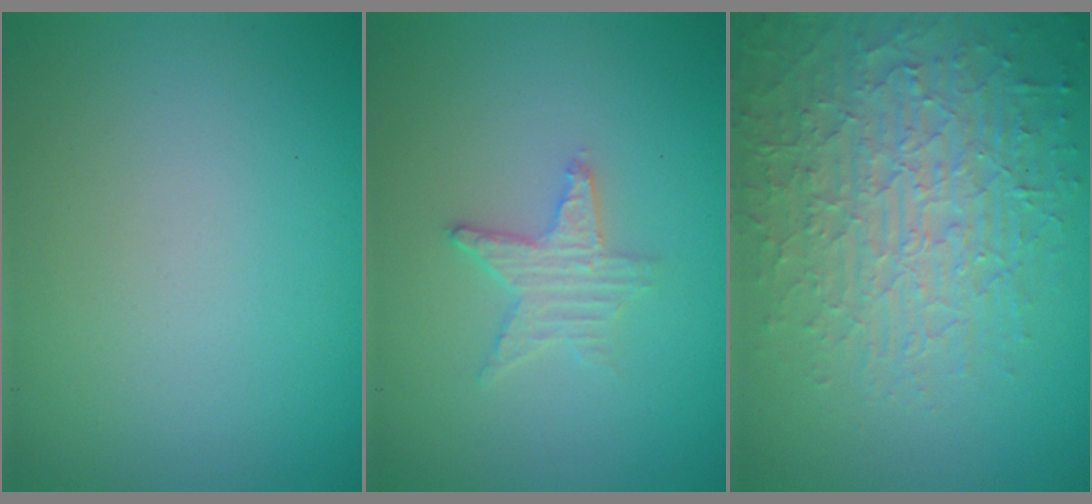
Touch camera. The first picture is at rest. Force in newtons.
{"total": 2.3, "press": 2.2, "slide": 0.4}
{"total": 6.6, "press": 5.1, "slide": 4.2}